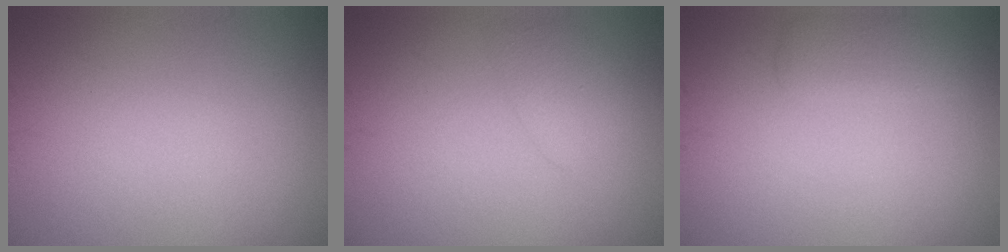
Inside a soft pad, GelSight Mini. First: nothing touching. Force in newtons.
{"total": 1.8, "press": 1.8, "slide": 0.1}
{"total": 1.8, "press": 1.8, "slide": 0.2}